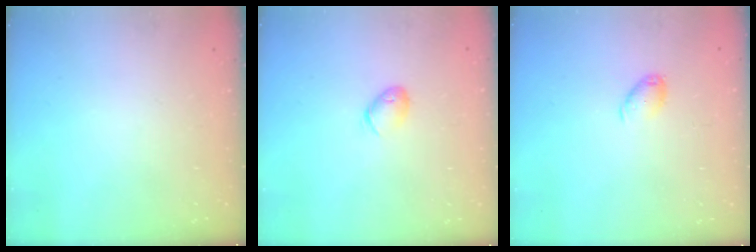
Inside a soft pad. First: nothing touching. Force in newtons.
{"total": 6.4, "press": 6.3, "slide": 1.2}
{"total": 5.8, "press": 5.8, "slide": 0.5}